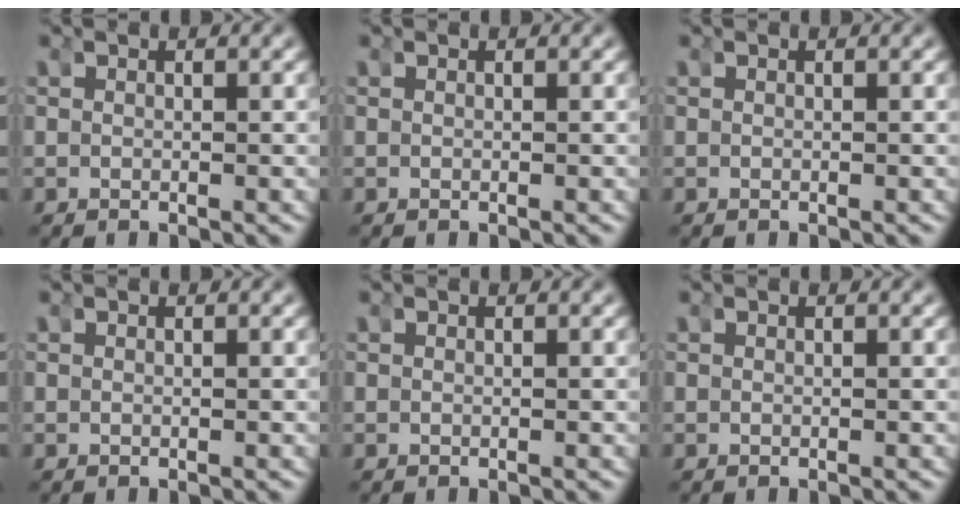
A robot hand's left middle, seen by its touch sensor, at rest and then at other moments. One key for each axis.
{"total": 0.0}
{"total": 0.0}
{"total": 0.0}
{"total": 0.0}
{"total": 0.0}